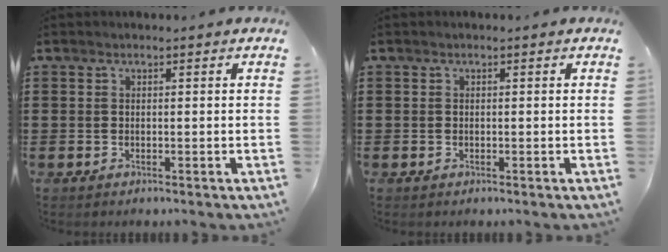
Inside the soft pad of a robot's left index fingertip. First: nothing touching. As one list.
[{"total": 0.0}]